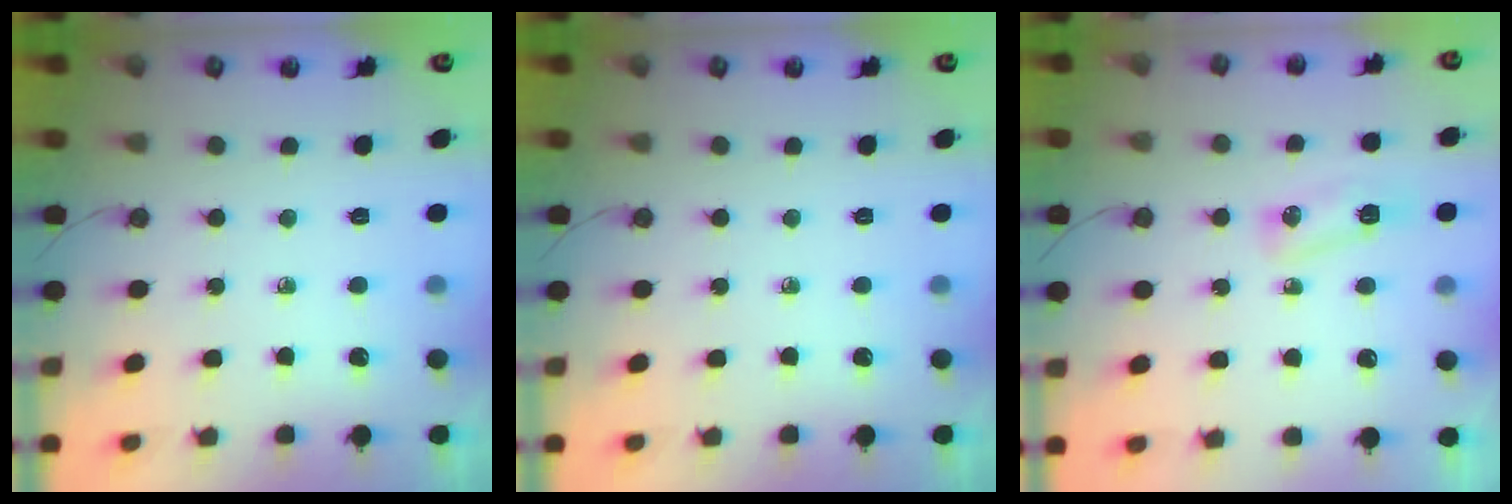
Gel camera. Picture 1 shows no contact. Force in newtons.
{"total": 0.0}
{"total": 5.5, "press": 5.5, "slide": 0.5}